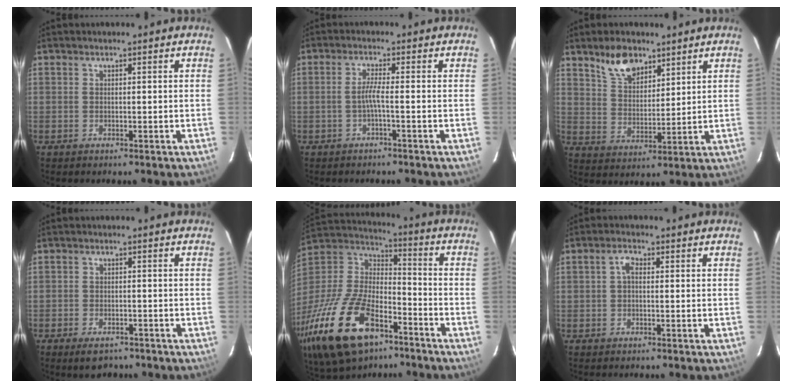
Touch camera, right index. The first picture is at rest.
{"total": 2.3, "force": [-1.1, -0.5, 2.0], "torque": [-0.042, 0.000, -0.020]}
{"total": 8.3, "force": [5.9, 4.2, 4.2], "torque": [-0.073, 0.013, 0.114]}
{"total": 4.9, "force": [-3.6, 2.5, 2.2], "torque": [-0.051, -0.004, -0.053]}
{"total": 30.4, "force": [-17.2, 15.0, 20.1], "torque": [-0.440, -0.033, -0.291]}
{"total": 1.9, "force": [0.0, 1.1, 1.5], "torque": [-0.032, 0.009, -0.002]}